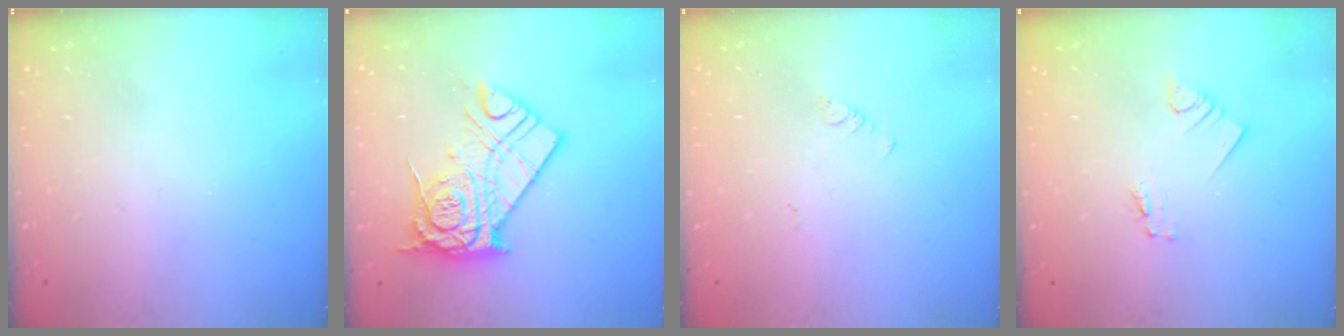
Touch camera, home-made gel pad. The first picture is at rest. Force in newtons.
{"total": 16.4, "press": 16.4, "slide": 1.2}
{"total": 1.9, "press": 1.9, "slide": 0.4}
{"total": 1.6, "press": 1.6, "slide": 0.1}